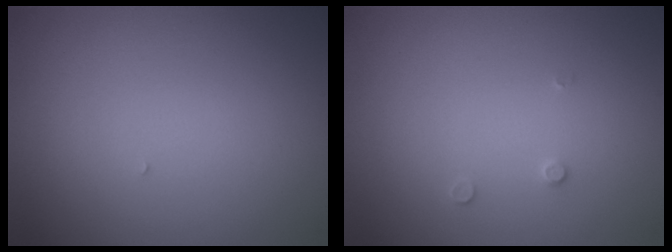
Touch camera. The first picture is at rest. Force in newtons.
{"total": 0.6, "press": 0.6, "slide": 0.2}